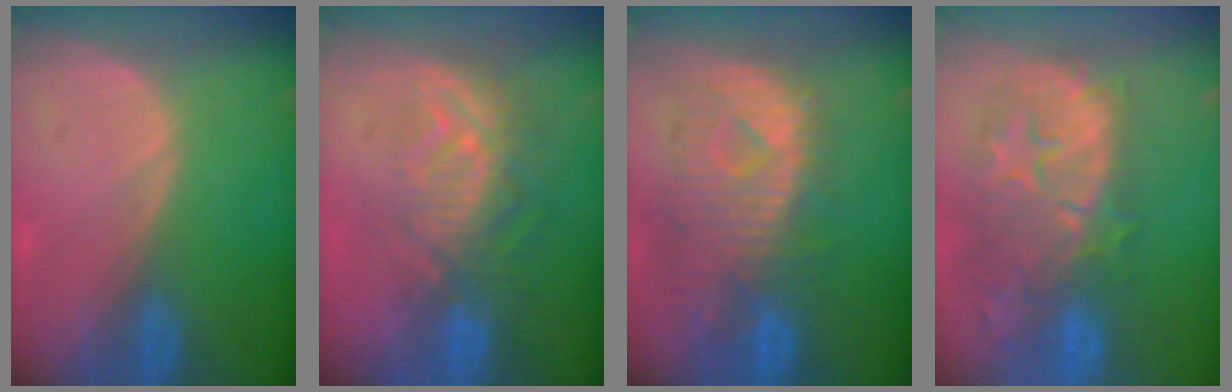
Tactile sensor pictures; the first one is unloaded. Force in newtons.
{"total": 9.5, "press": 8.2, "slide": 4.7}
{"total": 10.7, "press": 9.6, "slide": 4.7}
{"total": 11.4, "press": 10.5, "slide": 4.5}